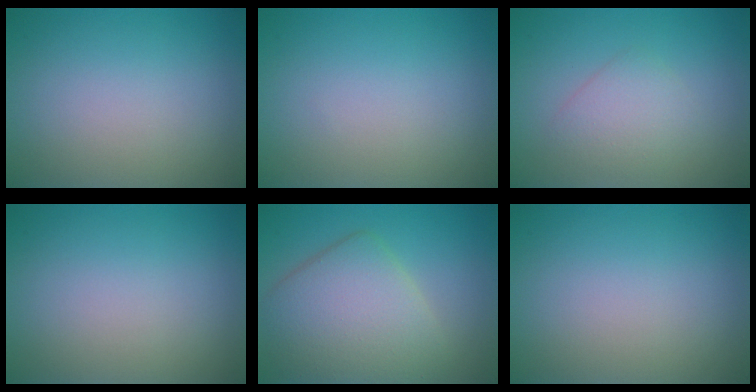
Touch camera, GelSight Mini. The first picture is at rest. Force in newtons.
{"total": 0.0}
{"total": 2.2, "press": 2.2, "slide": 0.1}
{"total": 0.0}
{"total": 6.8, "press": 6.7, "slide": 0.5}
{"total": 0.0}